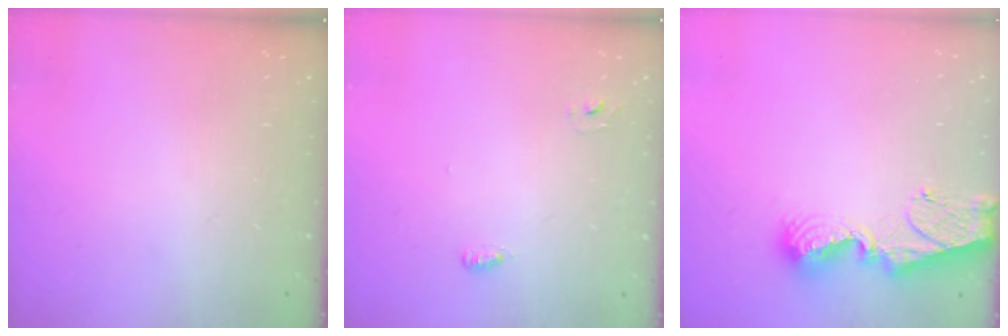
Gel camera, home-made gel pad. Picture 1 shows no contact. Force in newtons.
{"total": 2.6, "press": 2.5, "slide": 0.6}
{"total": 9.2, "press": 9.2, "slide": 1.1}